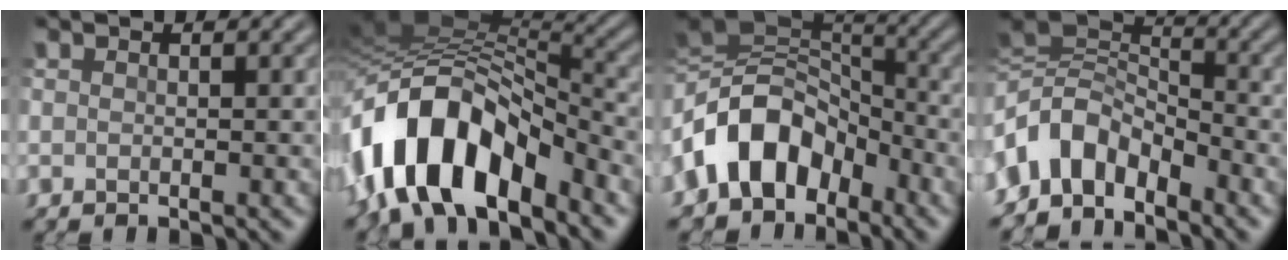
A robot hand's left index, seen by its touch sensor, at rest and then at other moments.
{"total": 12.5, "force": [-6.3, 6.5, 8.6], "torque": [-0.149, 0.007, -0.120]}
{"total": 10.0, "force": [-4.1, 6.9, 5.9], "torque": [-0.098, 0.017, -0.095]}
{"total": 7.3, "force": [-3.8, 4.7, 4.2], "torque": [-0.073, 0.005, -0.083]}